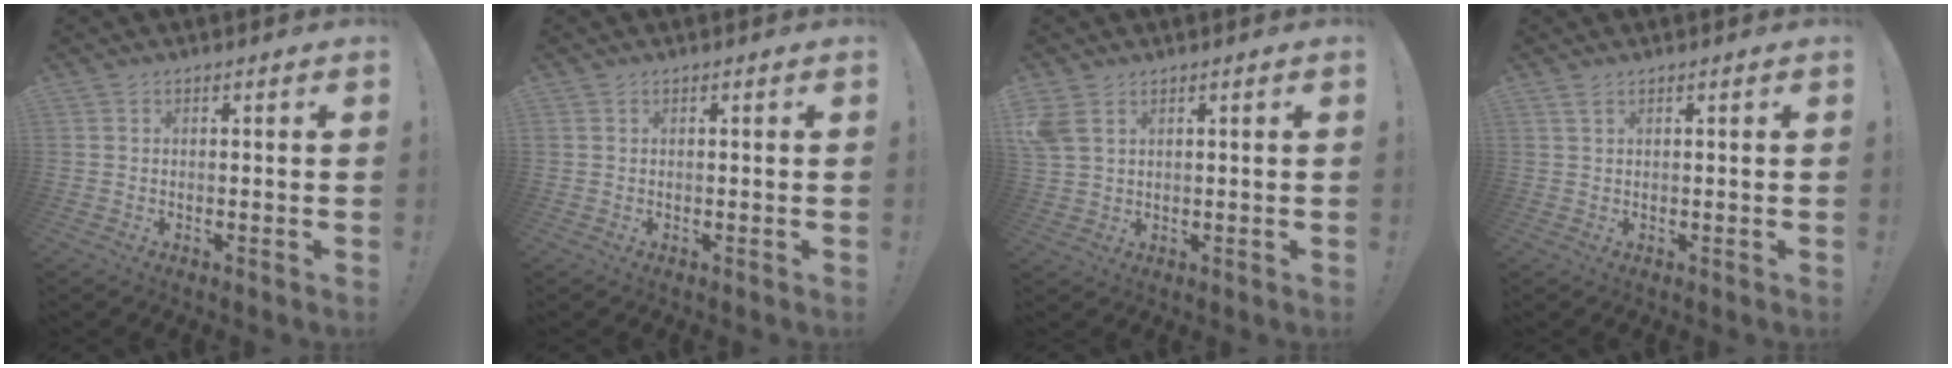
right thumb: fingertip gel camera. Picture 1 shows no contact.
{"total": 0.0}
{"total": 4.8, "force": [2.4, 2.9, 3.0], "torque": [-0.058, -0.001, 0.052]}
{"total": 1.5, "force": [0.9, 0.6, 1.0], "torque": [-0.026, 0.003, 0.018]}